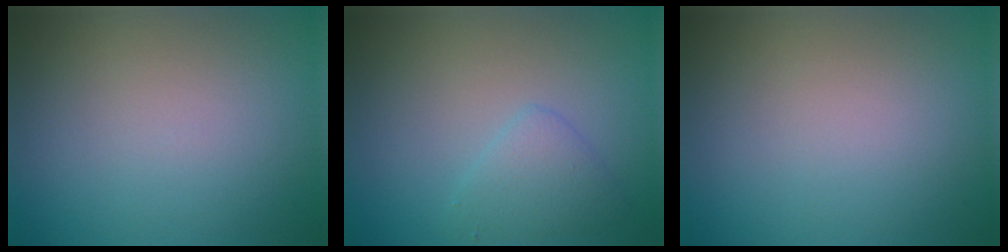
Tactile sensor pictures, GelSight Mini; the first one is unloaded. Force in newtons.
{"total": 2.1, "press": 2.1, "slide": 0.0}
{"total": 0.0}